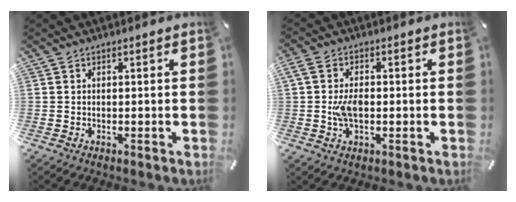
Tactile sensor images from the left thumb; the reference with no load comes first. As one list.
[{"total": 5.6, "force": [-0.3, 3.3, 4.6], "torque": [-0.095, -0.005, -0.010]}]